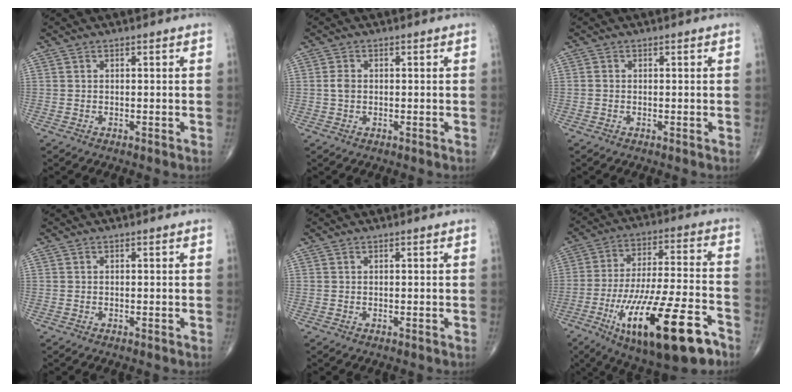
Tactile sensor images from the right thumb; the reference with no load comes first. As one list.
[{"total": 1.9, "force": [0.0, 1.3, 1.3], "torque": [-0.026, 0.002, -0.002]}, {"total": 0.6, "force": [-0.1, 0.5, 0.3], "torque": [-0.004, 0.001, -0.002]}, {"total": 0.0}, {"total": 0.0}, {"total": 24.4, "force": [-11.8, 7.4, 20.1], "torque": [-0.346, 0.039, -0.182]}]